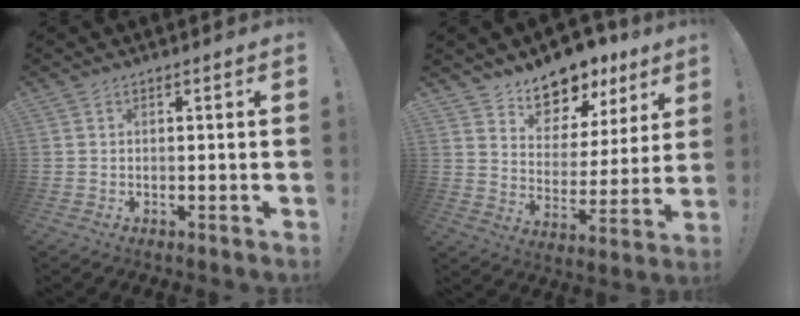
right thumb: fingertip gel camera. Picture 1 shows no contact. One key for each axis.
{"total": 11.8, "fx": 10.1, "fy": 5.5, "fz": 2.7, "tx": -0.040, "ty": -0.088, "tz": 0.182}